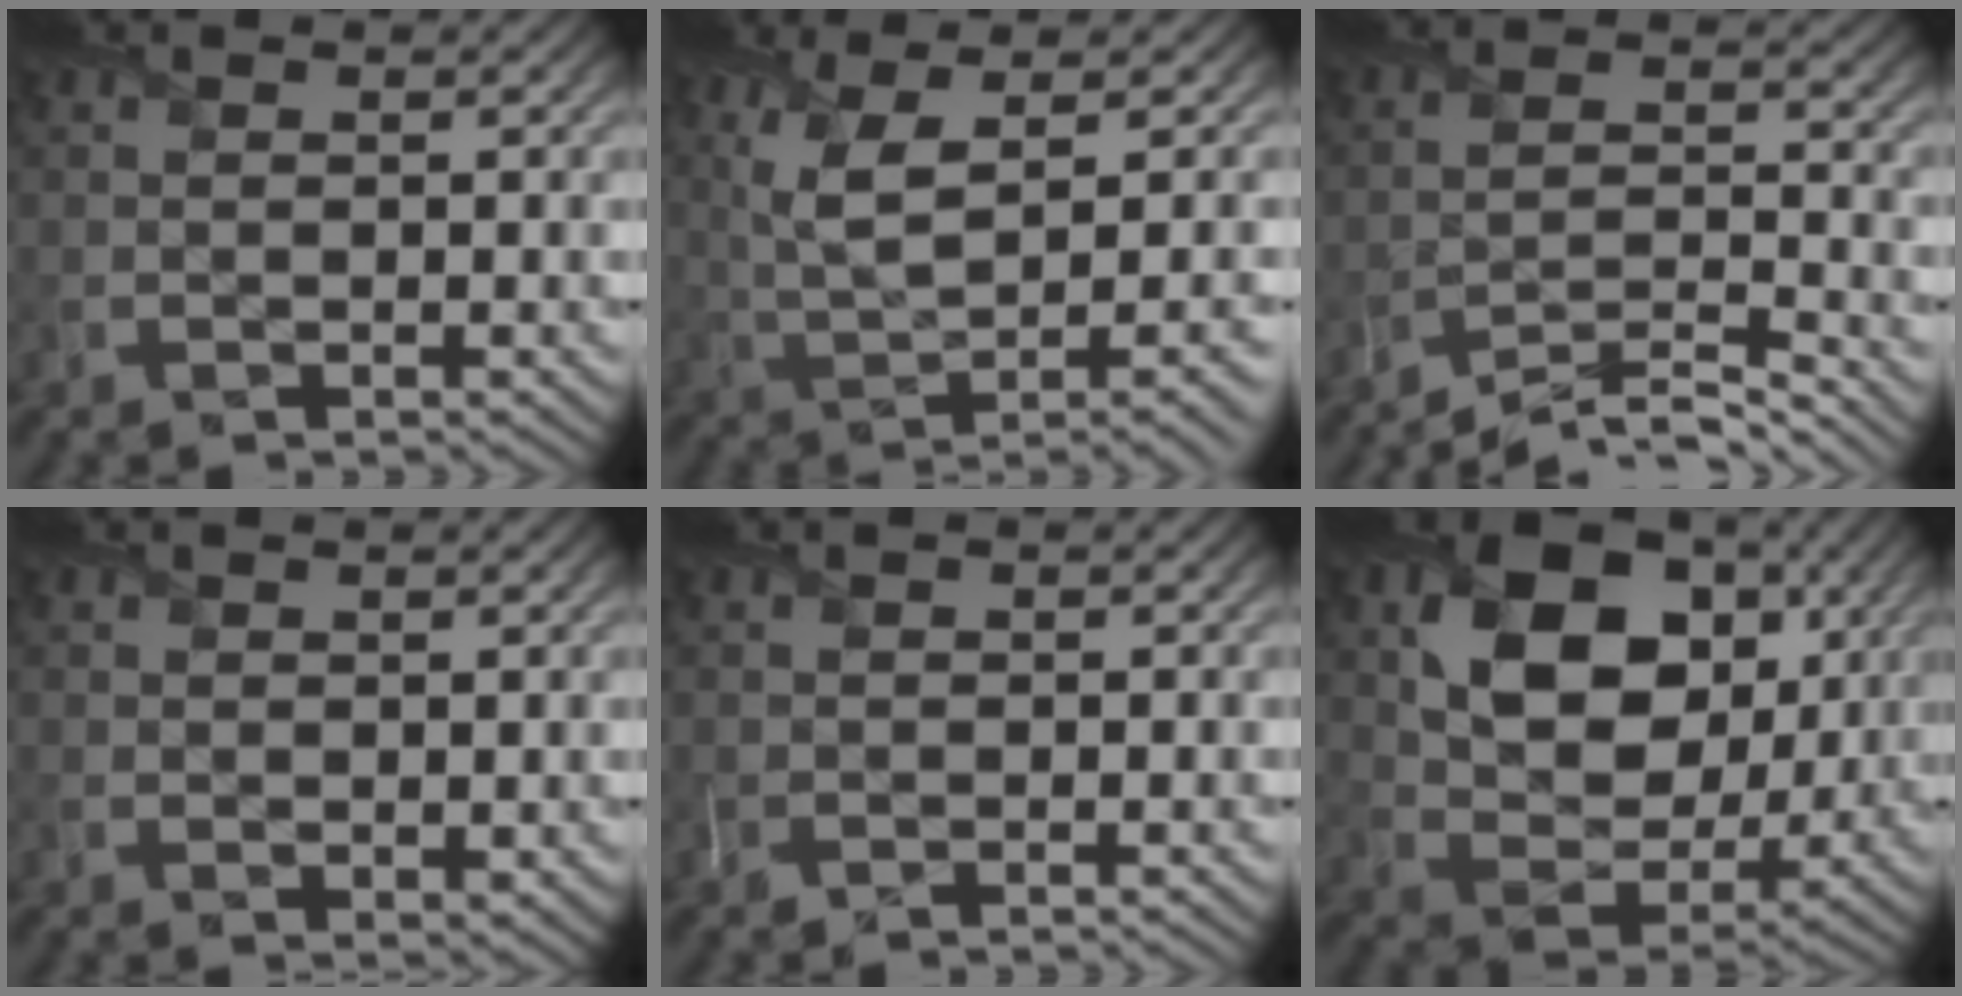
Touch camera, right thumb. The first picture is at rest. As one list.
[{"total": 8.7, "force": [1.7, 2.4, 8.2], "torque": [-0.147, 0.012, 0.037]}, {"total": 6.9, "force": [-5.9, 0.9, 3.4], "torque": [-0.054, 0.006, -0.111]}, {"total": 1.3, "force": [0.7, 0.8, 0.7], "torque": [-0.014, -0.005, 0.019]}, {"total": 0.0}, {"total": 13.1, "force": [4.3, 9.5, 8.0], "torque": [-0.153, -0.013, 0.076]}]